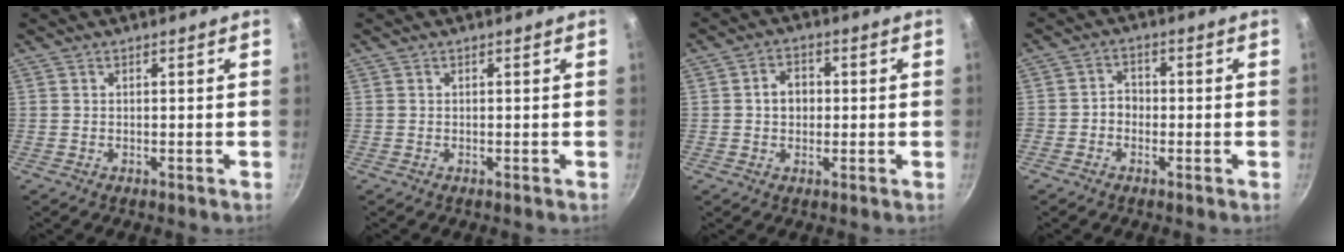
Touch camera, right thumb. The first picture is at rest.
{"total": 0.0}
{"total": 4.7, "force": [0.3, 3.8, 2.9], "torque": [-0.024, 0.009, 0.000]}
{"total": 3.2, "force": [-1.0, 2.7, 1.4], "torque": [-0.001, 0.016, -0.023]}